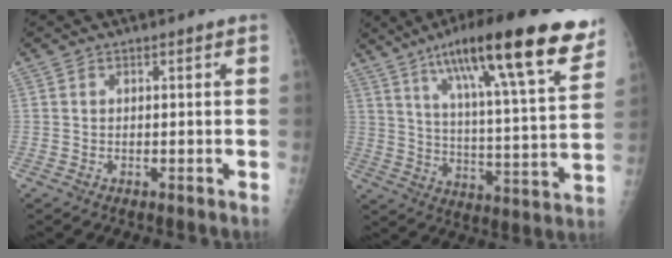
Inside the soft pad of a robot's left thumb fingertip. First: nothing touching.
{"total": 24.9, "force": [15.1, 4.7, 19.3], "torque": [-0.280, -0.036, 0.235]}